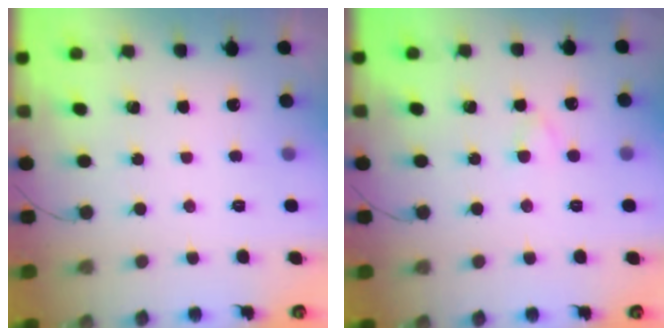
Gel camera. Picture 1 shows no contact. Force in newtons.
{"total": 2.0, "press": 1.8, "slide": 0.9}